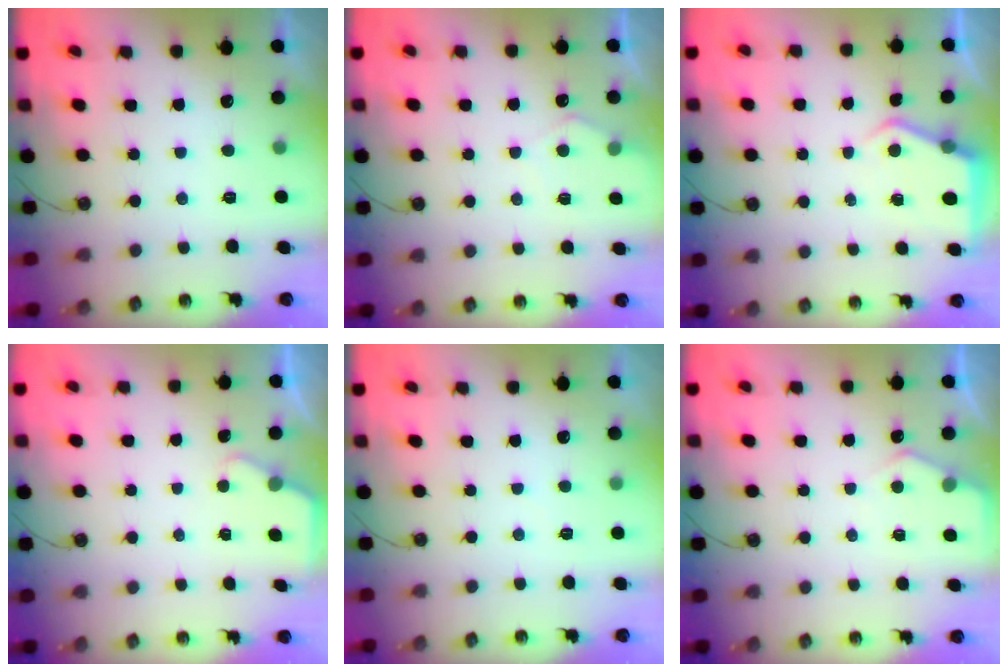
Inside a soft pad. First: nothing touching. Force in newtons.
{"total": 4.9, "press": 4.9, "slide": 0.6}
{"total": 6.1, "press": 6.0, "slide": 0.9}
{"total": 2.1, "press": 2.0, "slide": 0.4}
{"total": 3.3, "press": 3.3, "slide": 0.3}
{"total": 4.4, "press": 4.3, "slide": 0.6}